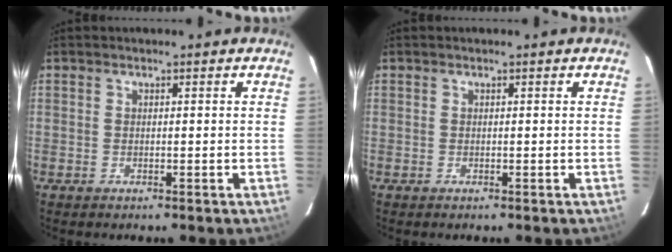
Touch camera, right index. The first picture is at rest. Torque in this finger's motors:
{"motor_torque": [0.00, 0.00, 0.00, 0.00]}